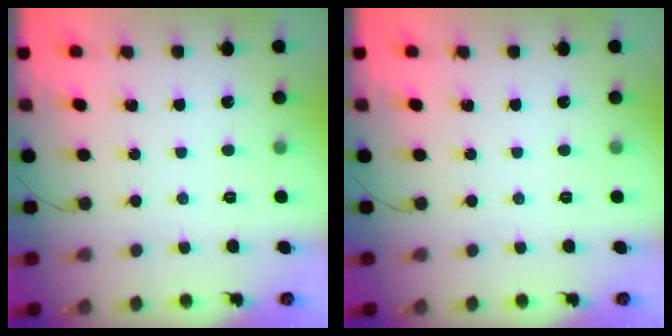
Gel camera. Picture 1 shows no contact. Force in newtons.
{"total": 0.0}